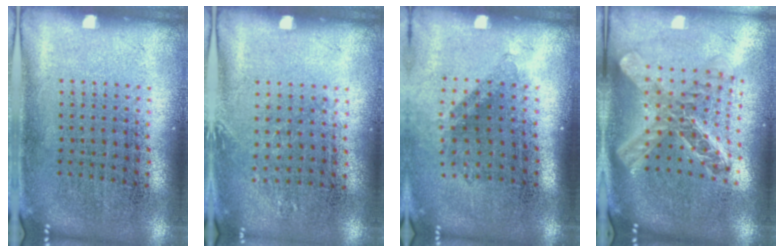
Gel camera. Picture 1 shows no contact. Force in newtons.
{"total": 0.8, "press": 0.8, "slide": 0.1}
{"total": 1.3, "press": 1.0, "slide": 0.9}
{"total": 2.4, "press": 1.9, "slide": 1.4}